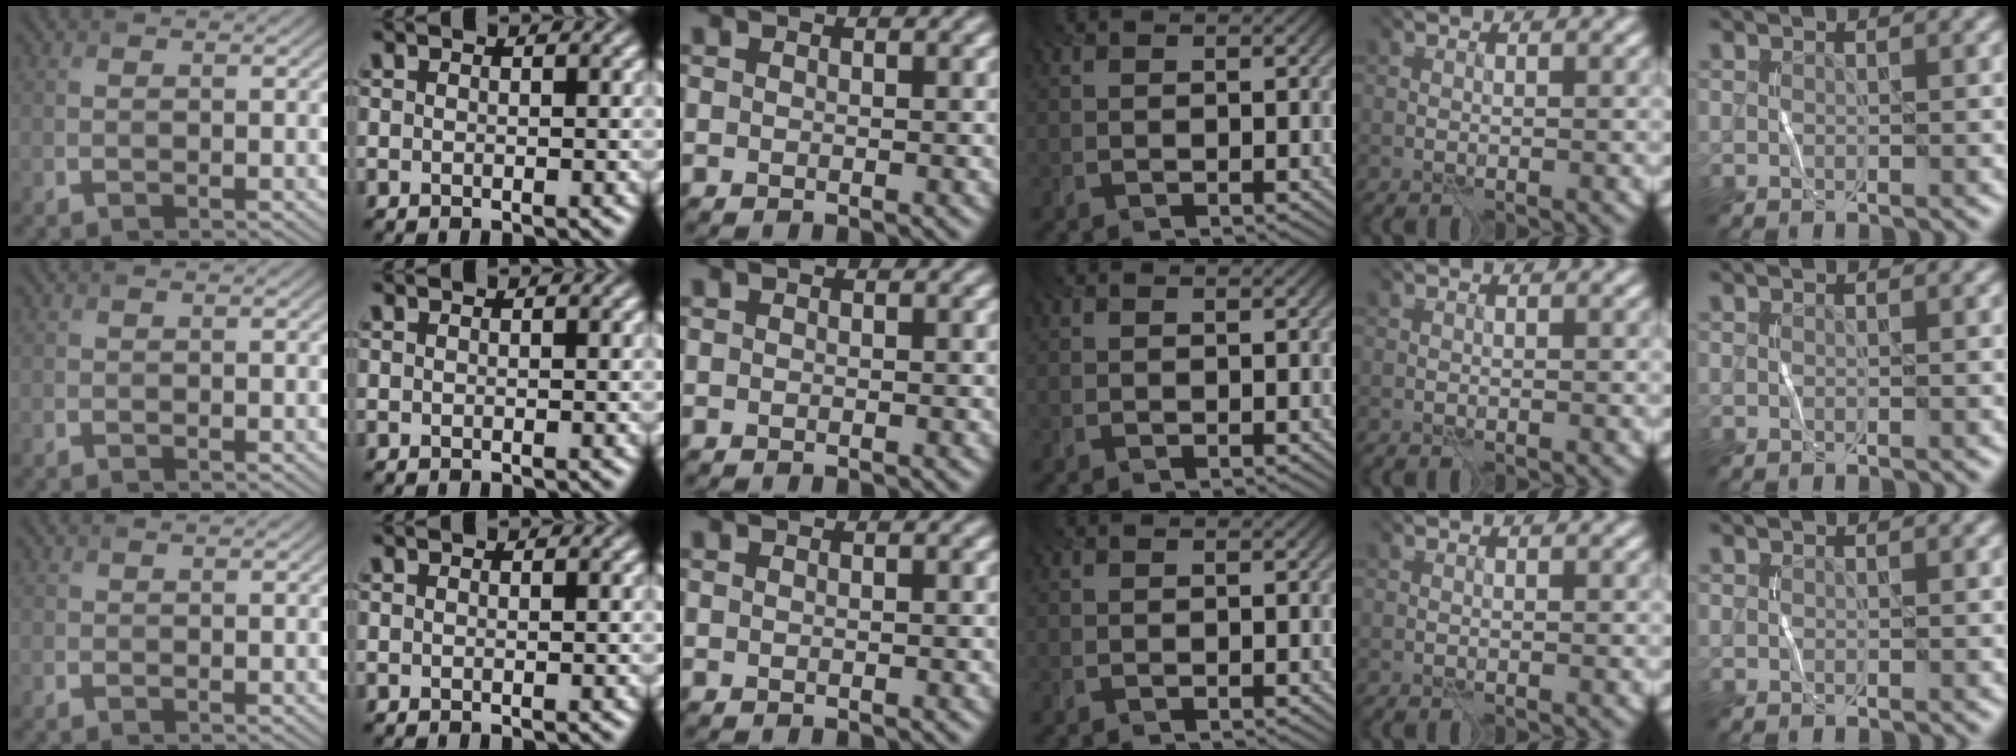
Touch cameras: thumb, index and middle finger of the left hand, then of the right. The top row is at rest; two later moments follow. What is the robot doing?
{"motion": "wrap", "object": "cellophane"}